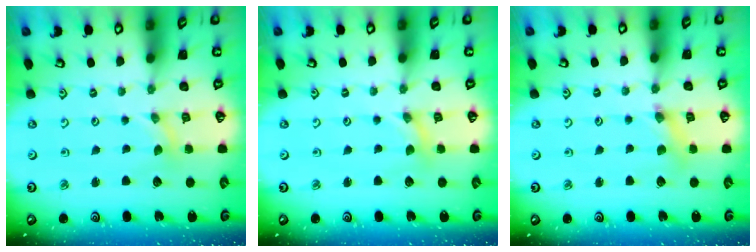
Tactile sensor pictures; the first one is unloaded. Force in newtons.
{"total": 0.0}
{"total": 2.8, "press": 2.8, "slide": 0.4}